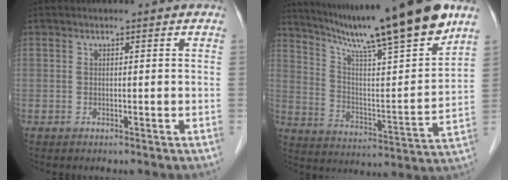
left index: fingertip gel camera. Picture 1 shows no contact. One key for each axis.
{"total": 21.2, "fx": 16.8, "fy": -0.3, "fz": 12.9, "tx": -0.207, "ty": -0.011, "tz": 0.267}